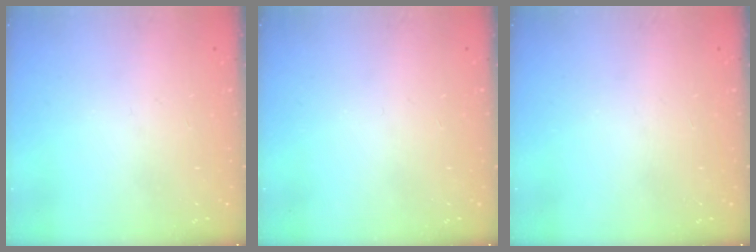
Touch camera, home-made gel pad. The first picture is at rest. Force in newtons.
{"total": 0.0}
{"total": 0.0}